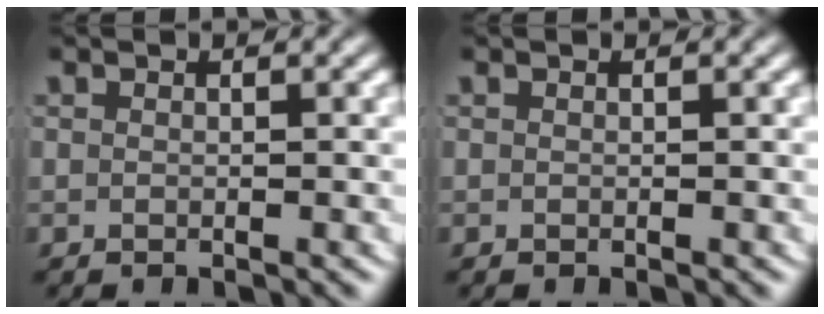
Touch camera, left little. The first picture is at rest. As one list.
[{"total": 0.0}]